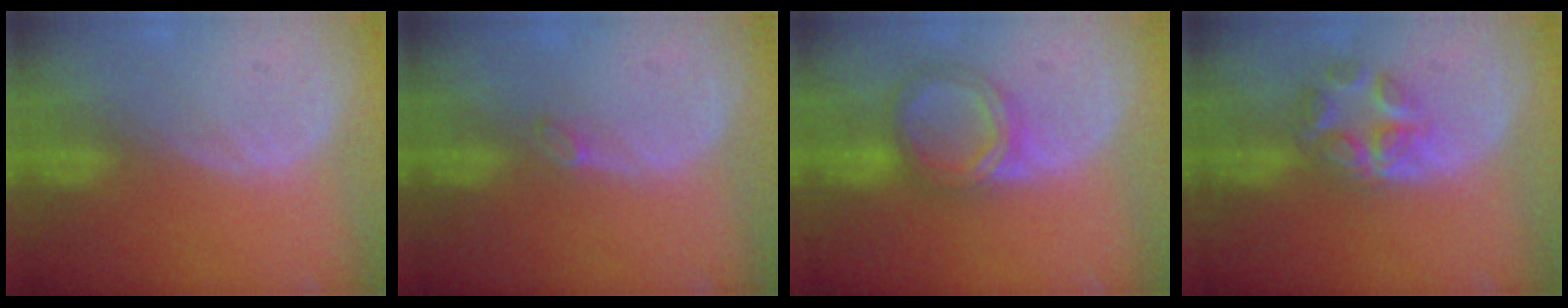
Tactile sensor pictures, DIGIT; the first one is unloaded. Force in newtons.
{"total": 1.2, "press": 1.2, "slide": 0.2}
{"total": 5.7, "press": 5.7, "slide": 0.3}
{"total": 6.0, "press": 5.5, "slide": 2.2}